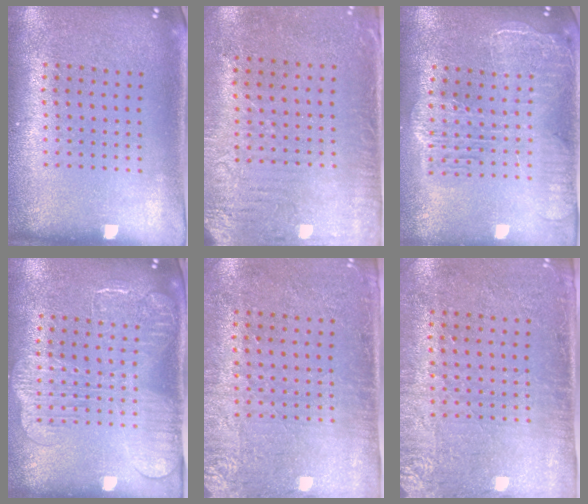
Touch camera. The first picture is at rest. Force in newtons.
{"total": 3.2, "press": 2.5, "slide": 2.0}
{"total": 2.3, "press": 2.0, "slide": 1.1}
{"total": 2.3, "press": 2.0, "slide": 1.3}
{"total": 2.8, "press": 2.4, "slide": 1.4}
{"total": 2.8, "press": 2.4, "slide": 1.4}